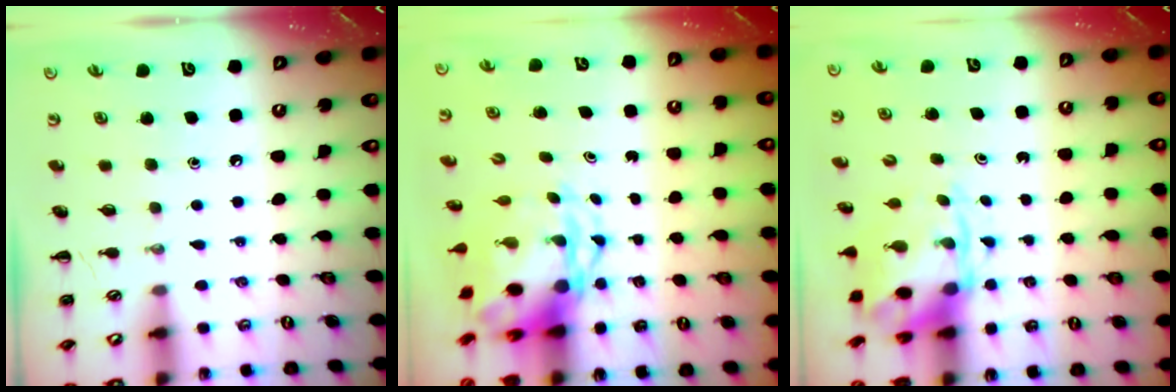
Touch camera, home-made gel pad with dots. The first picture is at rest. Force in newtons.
{"total": 4.7, "press": 4.5, "slide": 1.2}
{"total": 4.4, "press": 4.2, "slide": 1.0}